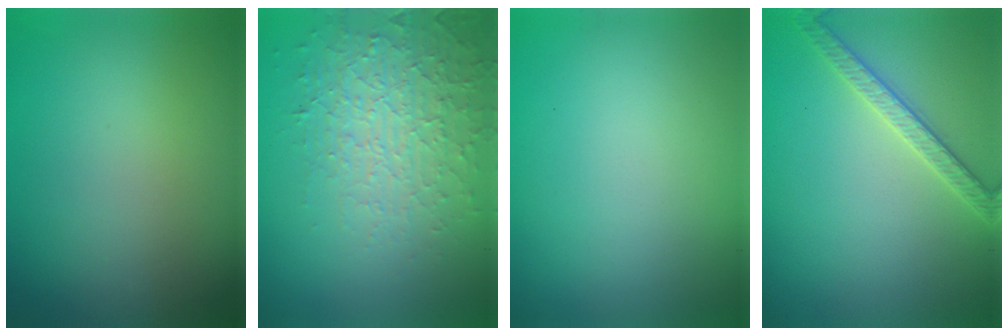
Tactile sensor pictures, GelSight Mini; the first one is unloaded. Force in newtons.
{"total": 3.9, "press": 3.5, "slide": 1.8}
{"total": 0.0}
{"total": 2.7, "press": 2.6, "slide": 0.6}